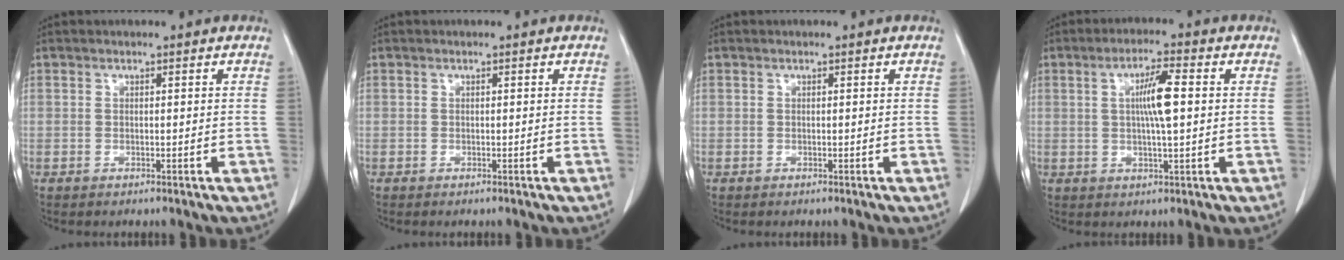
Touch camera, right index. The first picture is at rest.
{"total": 0.0}
{"total": 0.0}
{"total": 6.3, "force": [0.8, 0.5, 6.3], "torque": [-0.112, 0.002, 0.013]}